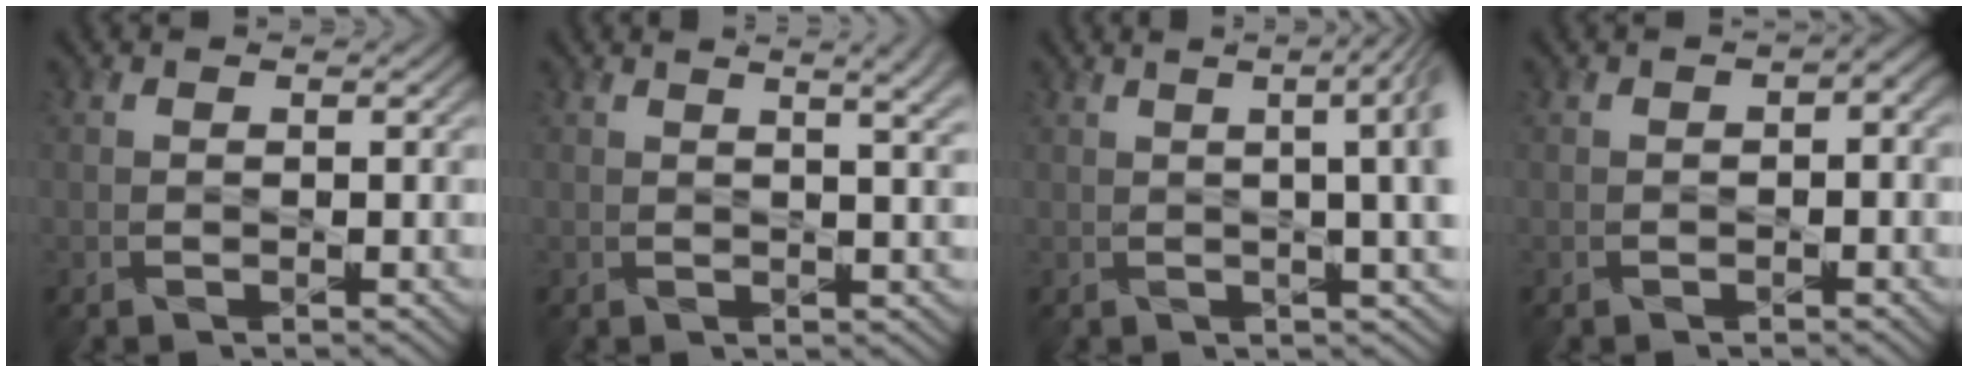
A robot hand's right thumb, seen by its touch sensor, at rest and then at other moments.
{"total": 5.3, "force": [2.7, 1.7, 4.3], "torque": [-0.043, 0.020, 0.016]}
{"total": 8.7, "force": [1.3, 2.7, 8.1], "torque": [-0.069, 0.030, 0.003]}
{"total": 2.1, "force": [0.0, 1.2, 1.8], "torque": [-0.027, -0.002, 0.000]}